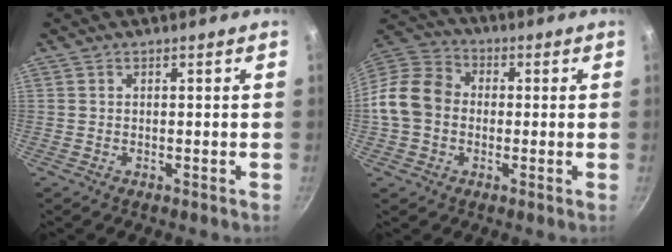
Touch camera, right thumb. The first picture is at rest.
{"total": 12.2, "force": [-0.9, 10.0, 6.8], "torque": [-0.098, 0.027, -0.038]}